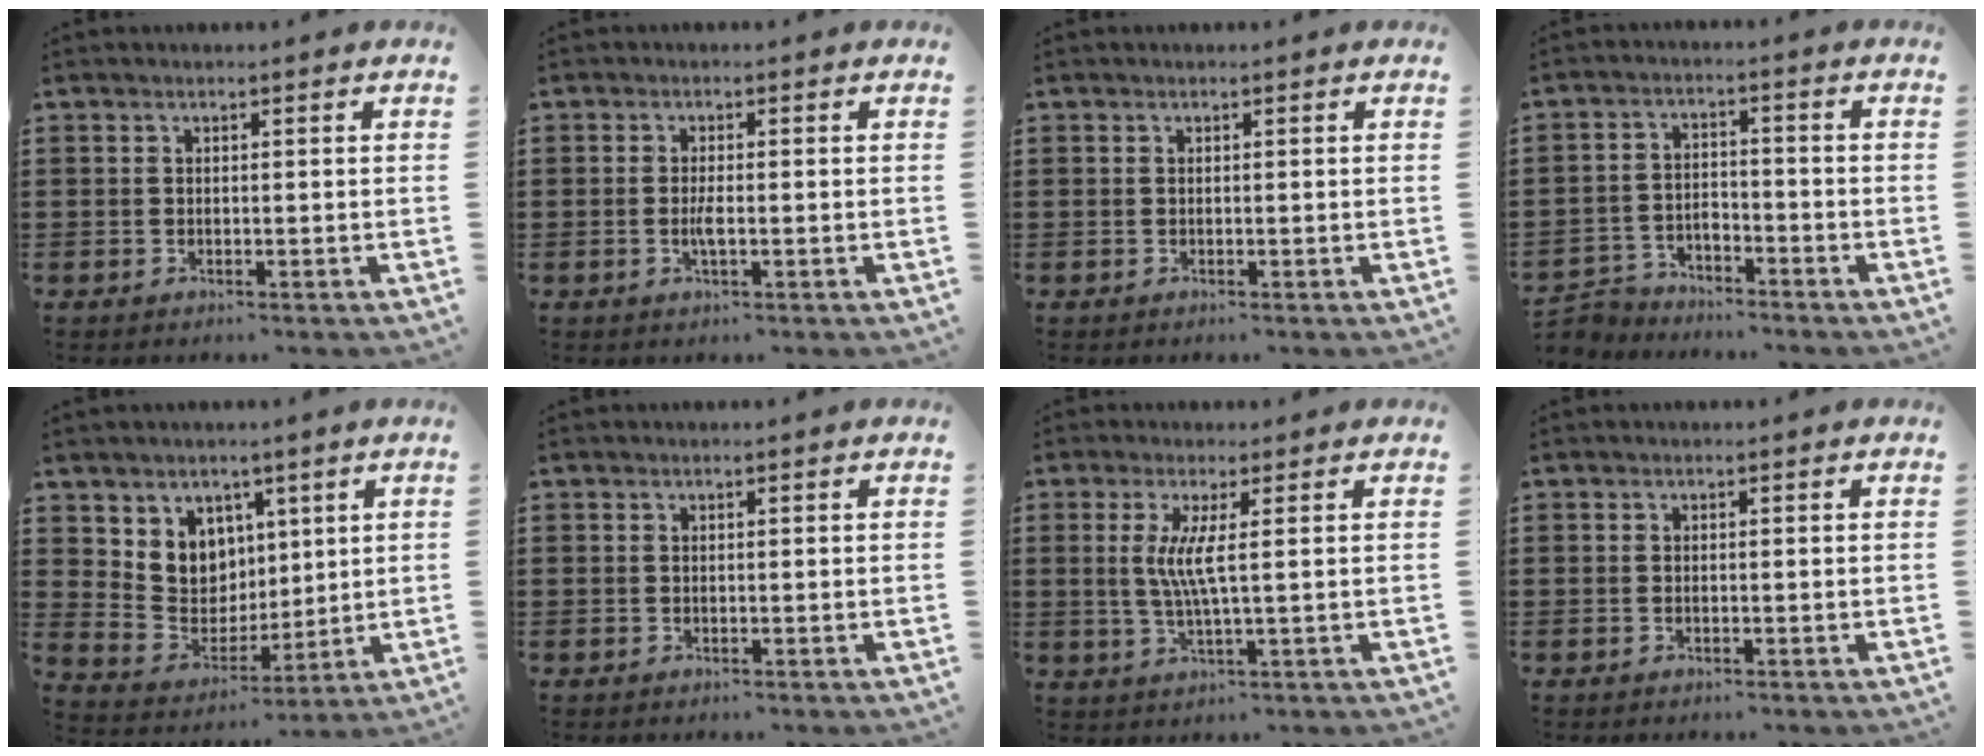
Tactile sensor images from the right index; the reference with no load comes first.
{"total": 2.2, "force": [-0.5, 0.5, 2.0], "torque": [-0.044, -0.001, -0.011]}
{"total": 0.0}
{"total": 4.0, "force": [-3.9, 1.0, -0.1], "torque": [-0.004, 0.006, -0.083]}
{"total": 7.1, "force": [3.4, 6.3, 0.4], "torque": [-0.045, -0.027, 0.069]}
{"total": 0.0}
{"total": 5.2, "force": [0.7, 0.0, 5.1], "torque": [-0.113, -0.013, 0.005]}
{"total": 0.0}